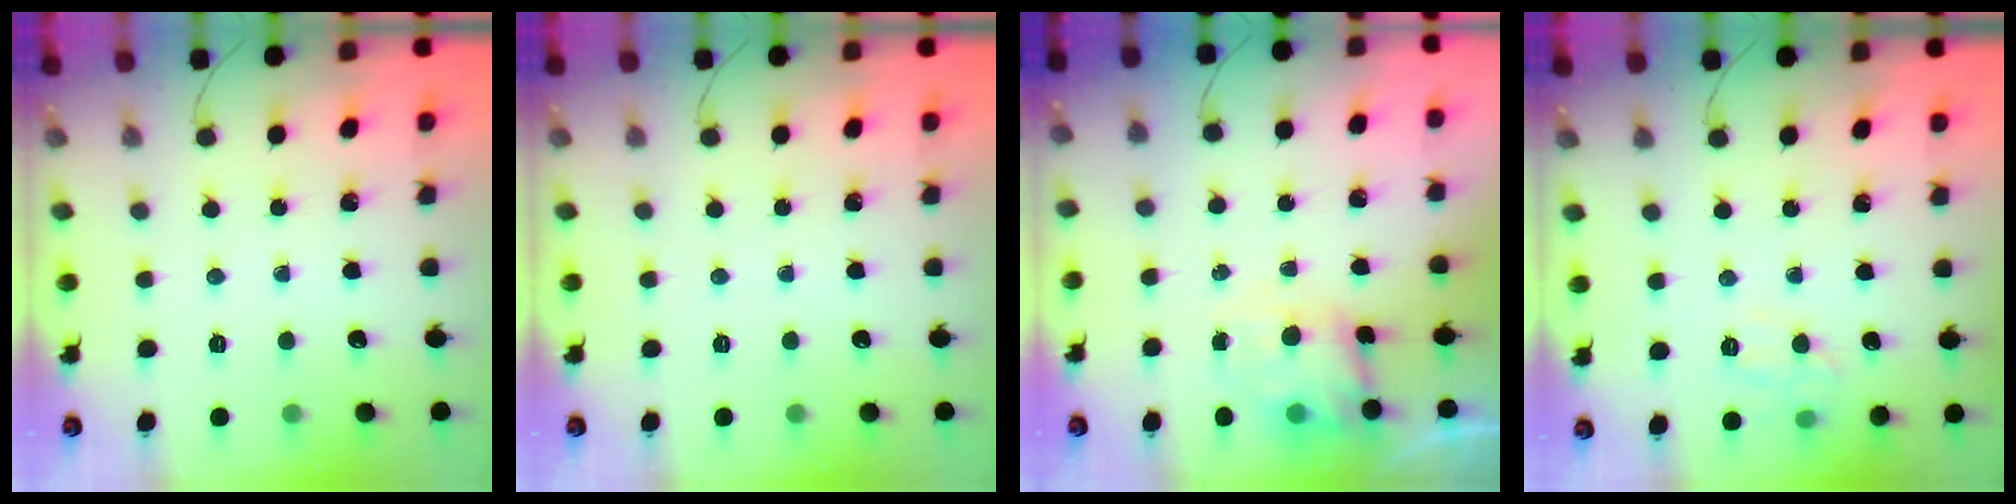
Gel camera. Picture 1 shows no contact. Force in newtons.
{"total": 0.0}
{"total": 5.2, "press": 5.0, "slide": 1.4}
{"total": 8.6, "press": 8.5, "slide": 1.3}